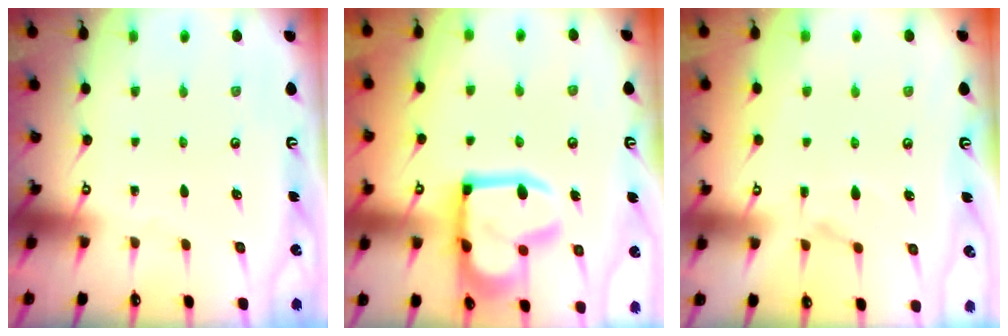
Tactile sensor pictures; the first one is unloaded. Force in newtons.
{"total": 20.2, "press": 20.2, "slide": 1.5}
{"total": 1.4, "press": 0.3, "slide": 1.3}